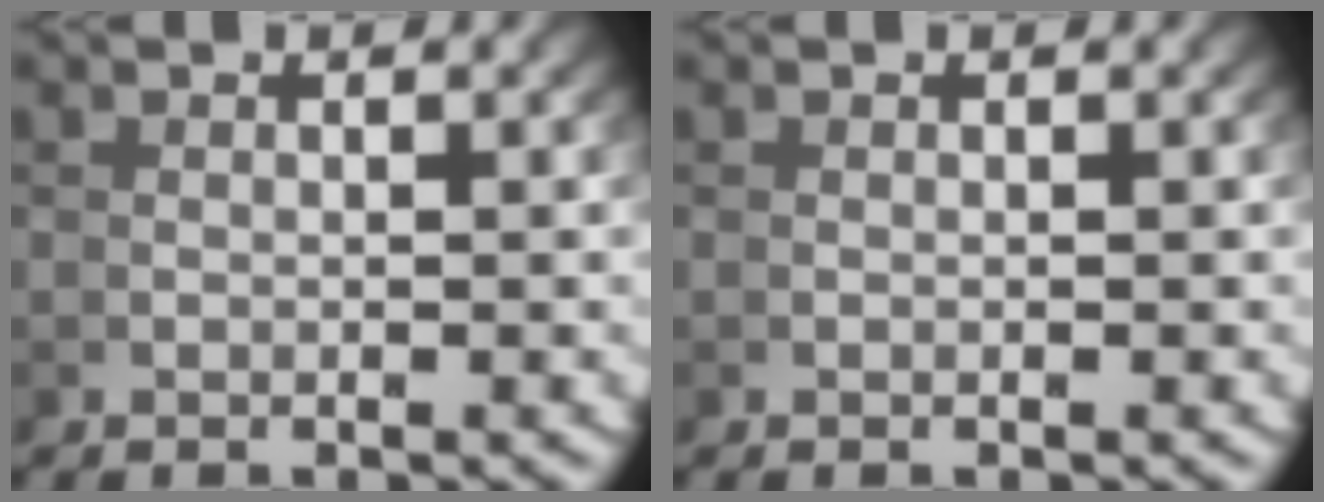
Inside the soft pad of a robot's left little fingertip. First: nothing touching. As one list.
[{"total": 0.0}]